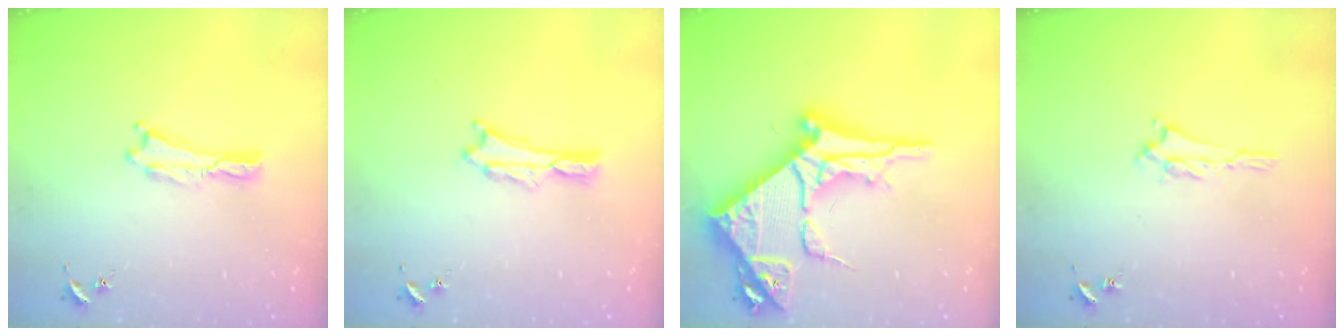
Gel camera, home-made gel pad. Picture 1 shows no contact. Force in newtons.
{"total": 0.5, "press": 0.5, "slide": 0.2}
{"total": 13.1, "press": 13.0, "slide": 1.5}
{"total": 1.2, "press": 1.1, "slide": 0.5}